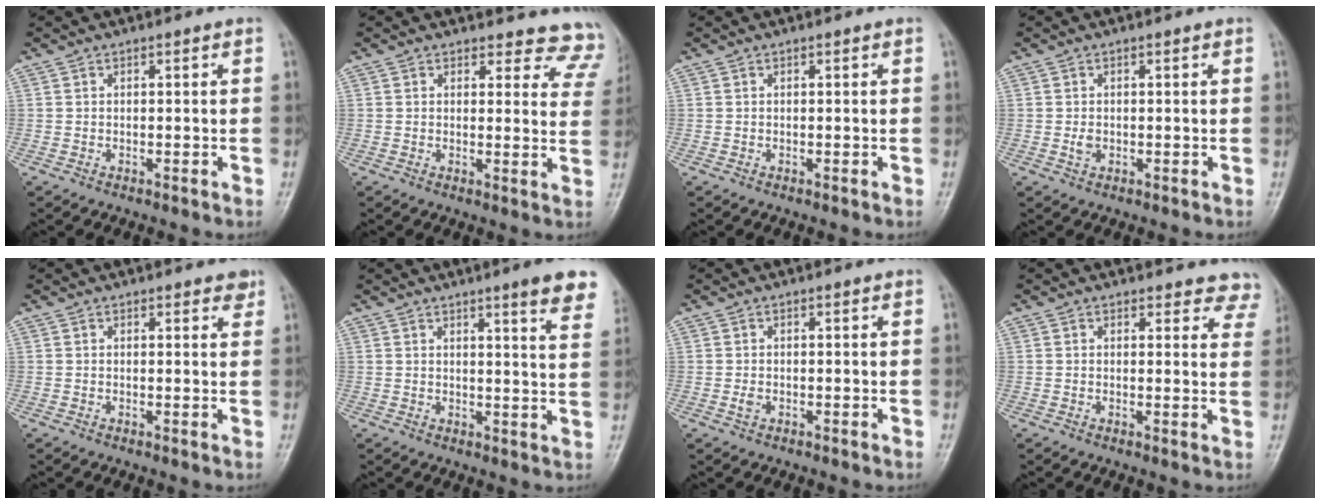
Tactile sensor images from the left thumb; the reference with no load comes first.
{"total": 11.5, "force": [10.8, 3.9, 0.2], "torque": [0.060, -0.086, 0.080]}
{"total": 0.0}
{"total": 1.5, "force": [0.2, 1.0, 1.1], "torque": [-0.015, -0.001, 0.005]}
{"total": 2.5, "force": [2.0, 1.0, 1.1], "torque": [0.004, -0.006, 0.019]}
{"total": 9.4, "force": [6.6, 1.0, 6.7], "torque": [-0.064, -0.030, 0.070]}
{"total": 1.2, "force": [0.1, 0.8, 0.9], "torque": [-0.014, 0.001, 0.004]}
{"total": 7.7, "force": [7.2, 2.8, 0.3], "torque": [0.053, -0.033, 0.047]}